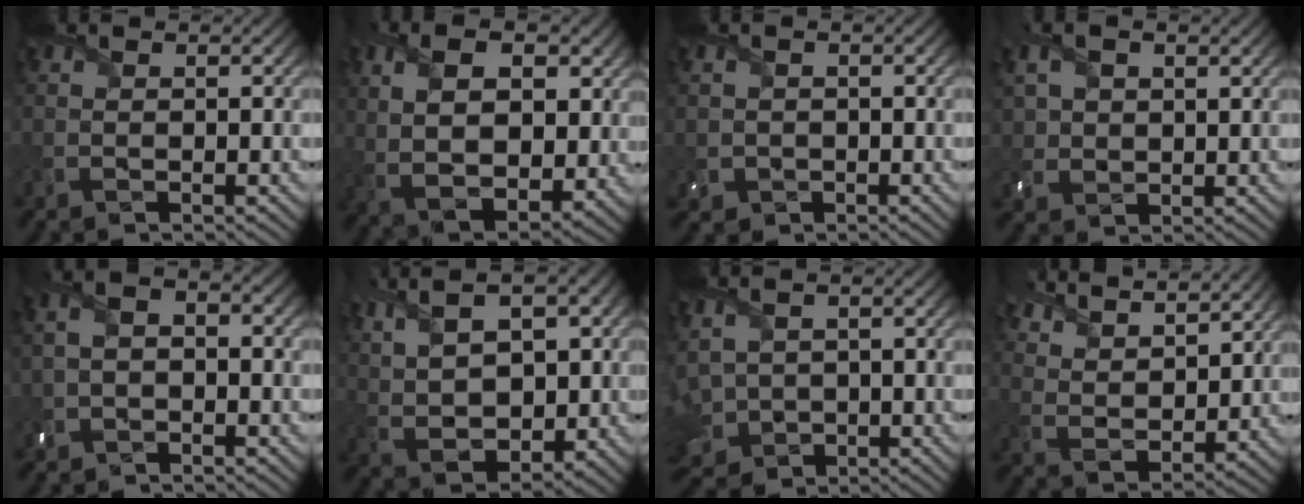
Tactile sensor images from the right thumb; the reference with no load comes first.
{"total": 12.0, "force": [2.5, 7.0, 9.4], "torque": [-0.189, -0.007, 0.043]}
{"total": 1.7, "force": [-0.5, 1.6, 0.0], "torque": [-0.011, -0.007, -0.013]}
{"total": 5.7, "force": [2.2, 3.8, 3.7], "torque": [-0.102, 0.004, 0.044]}
{"total": 4.2, "force": [-1.2, 2.7, 3.0], "torque": [-0.069, 0.004, -0.020]}
{"total": 11.8, "force": [3.6, 6.7, 9.1], "torque": [-0.200, 0.003, 0.074]}
{"total": 6.3, "force": [0.3, 4.7, 4.2], "torque": [-0.146, -0.013, 0.003]}
{"total": 11.6, "force": [9.1, 4.3, 5.7], "torque": [-0.146, -0.014, 0.158]}